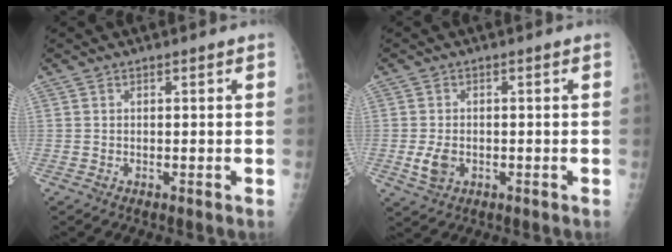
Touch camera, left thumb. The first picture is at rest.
{"total": 3.9, "force": [-0.9, 2.7, 2.6], "torque": [-0.051, -0.002, -0.012]}